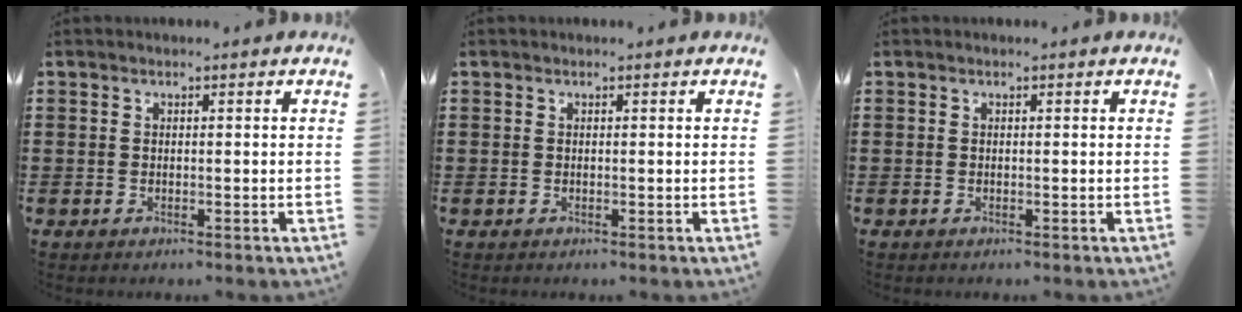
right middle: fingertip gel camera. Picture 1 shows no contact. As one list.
[{"total": 0.0}, {"total": 0.0}]